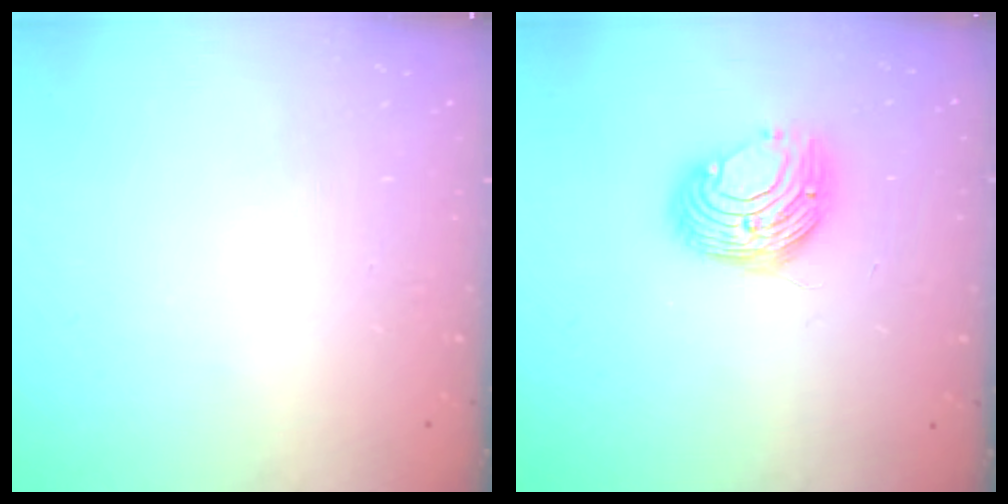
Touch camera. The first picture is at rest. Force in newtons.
{"total": 9.3, "press": 9.3, "slide": 0.3}